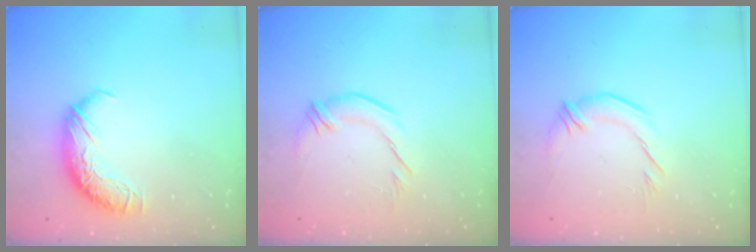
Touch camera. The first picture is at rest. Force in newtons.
{"total": 1.8, "press": 0.7, "slide": 1.7}
{"total": 1.8, "press": 0.7, "slide": 1.7}